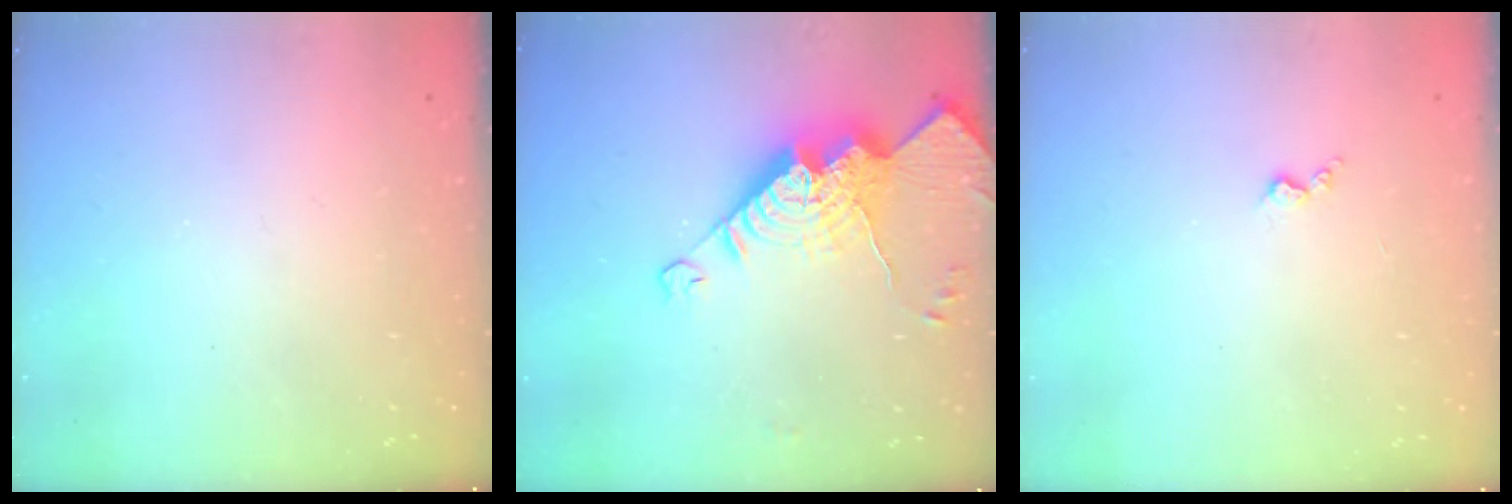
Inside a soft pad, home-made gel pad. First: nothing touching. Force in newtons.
{"total": 18.6, "press": 18.5, "slide": 2.0}
{"total": 2.4, "press": 2.4, "slide": 0.5}